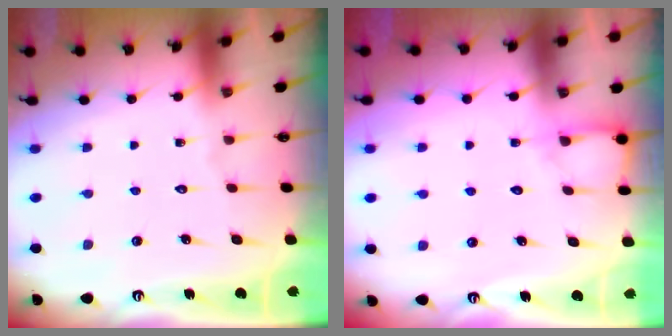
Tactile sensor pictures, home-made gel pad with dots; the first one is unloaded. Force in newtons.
{"total": 3.8, "press": 3.8, "slide": 0.4}